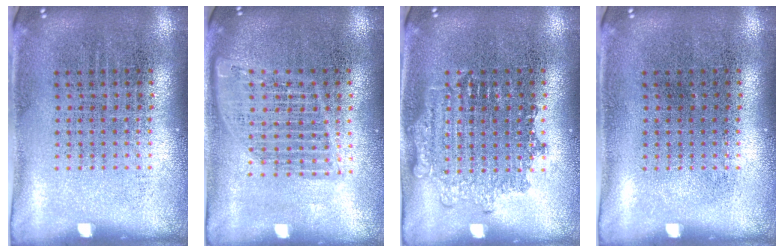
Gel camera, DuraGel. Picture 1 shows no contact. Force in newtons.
{"total": 1.5, "press": 1.4, "slide": 0.7}
{"total": 2.0, "press": 1.9, "slide": 0.4}
{"total": 0.0}